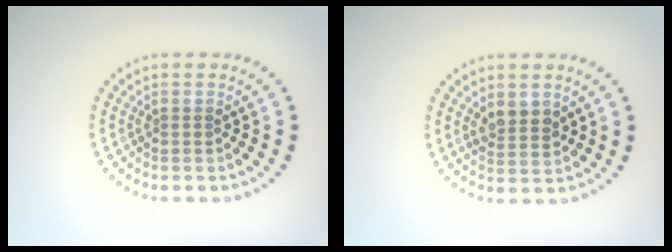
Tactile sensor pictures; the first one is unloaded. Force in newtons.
{"total": 2.1, "press": 1.9, "slide": 1.0}